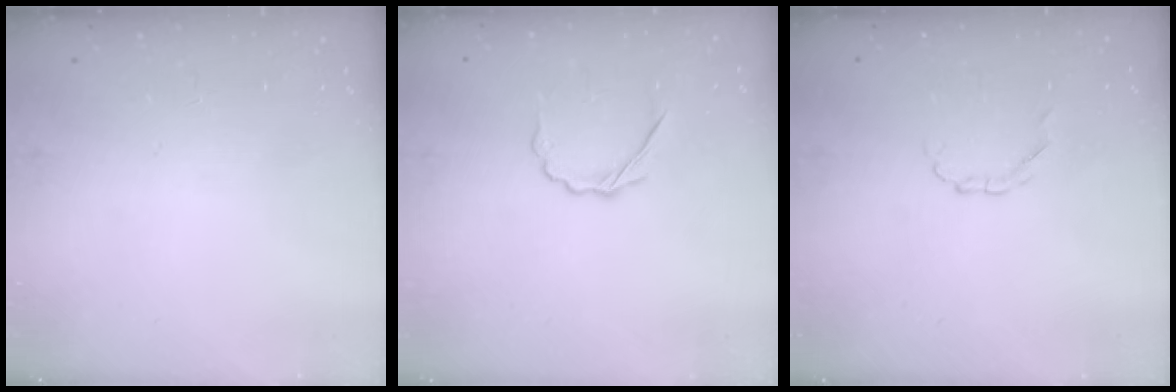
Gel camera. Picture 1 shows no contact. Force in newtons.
{"total": 4.6, "press": 4.5, "slide": 1.1}
{"total": 2.1, "press": 2.0, "slide": 0.6}